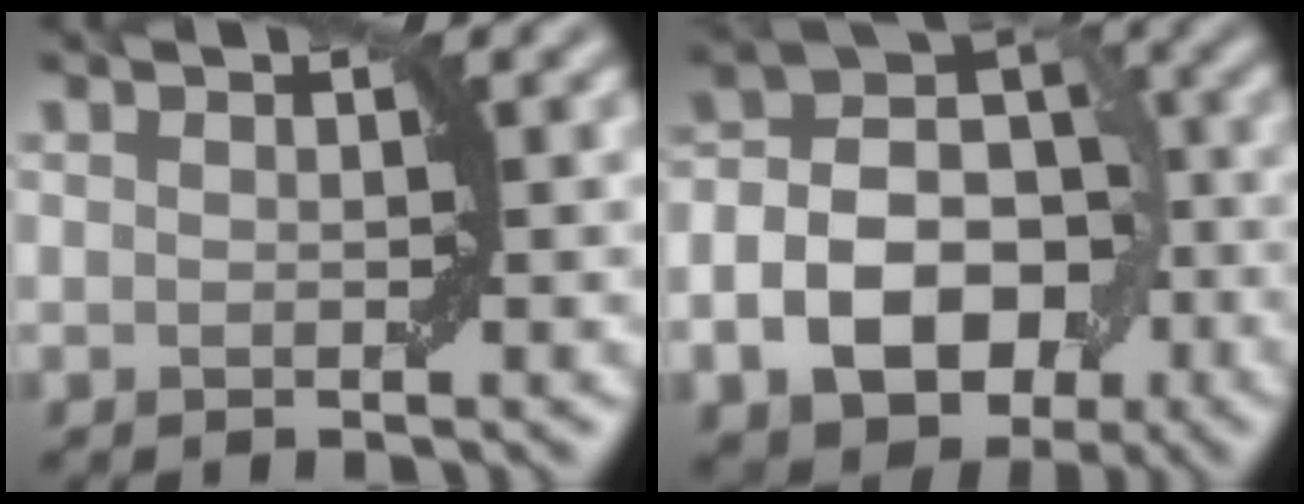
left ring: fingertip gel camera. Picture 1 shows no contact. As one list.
[{"total": 10.9, "force": [-3.4, 7.8, 6.8], "torque": [-0.102, -0.004, -0.059]}]